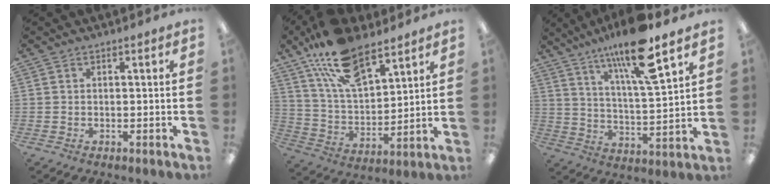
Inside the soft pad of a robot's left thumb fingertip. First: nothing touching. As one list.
[{"total": 18.0, "force": [12.5, 7.8, 10.3], "torque": [-0.197, -0.054, 0.225]}, {"total": 16.0, "force": [11.8, 2.5, 10.5], "torque": [-0.186, -0.064, 0.191]}]